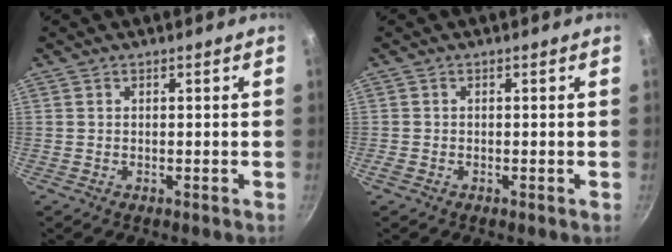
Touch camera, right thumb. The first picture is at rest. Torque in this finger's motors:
{"motor_torque": [0.28, 0.01, 0.33, -0.12, 0.00]}